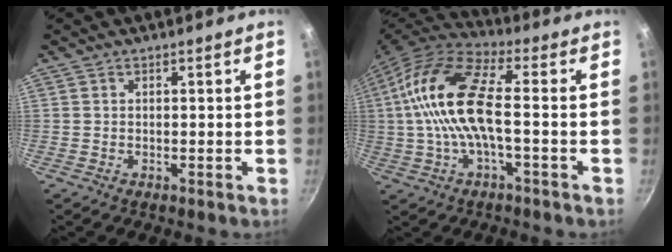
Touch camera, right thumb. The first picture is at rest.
{"total": 15.9, "force": [-0.4, 6.3, 14.6], "torque": [-0.293, 0.032, -0.023]}